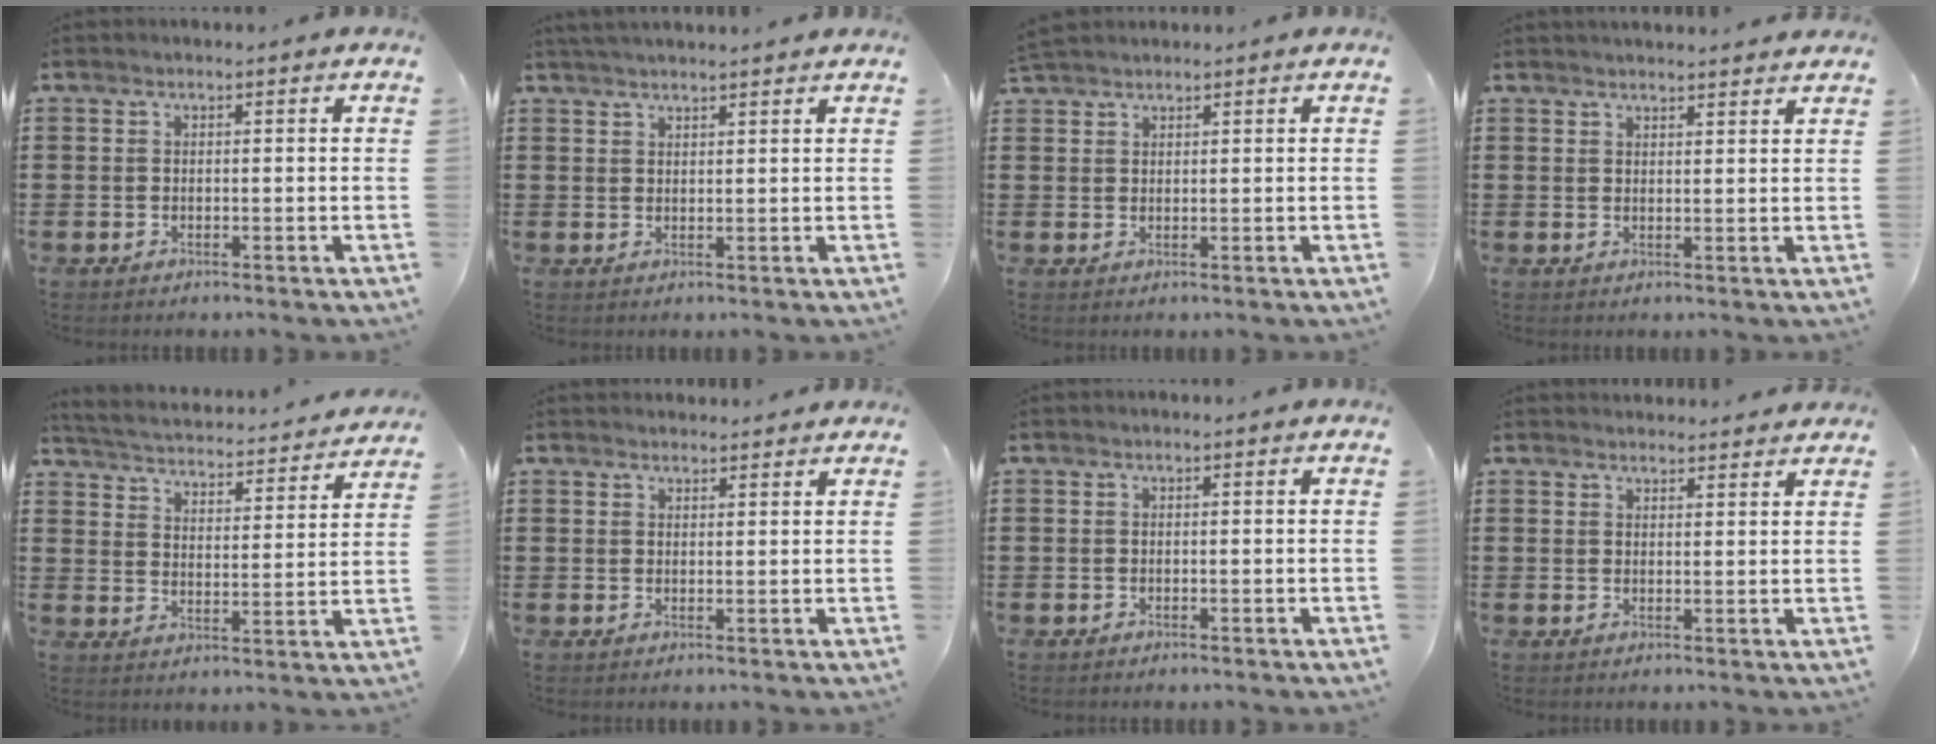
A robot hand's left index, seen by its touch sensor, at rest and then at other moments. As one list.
[{"total": 2.1, "force": [2.1, -0.2, 0.5], "torque": [-0.013, 0.000, 0.040]}, {"total": 2.1, "force": [2.1, 0.4, 0.3], "torque": [-0.011, 0.004, 0.042]}, {"total": 2.0, "force": [2.0, -0.1, 0.1], "torque": [-0.005, -0.002, 0.039]}, {"total": 3.2, "force": [3.2, -0.2, 0.2], "torque": [-0.026, -0.033, 0.045]}, {"total": 1.7, "force": [1.7, 0.3, 0.1], "torque": [-0.005, 0.002, 0.034]}, {"total": 0.0}, {"total": 2.2, "force": [2.2, 0.1, -0.1], "torque": [-0.004, -0.003, 0.043]}]